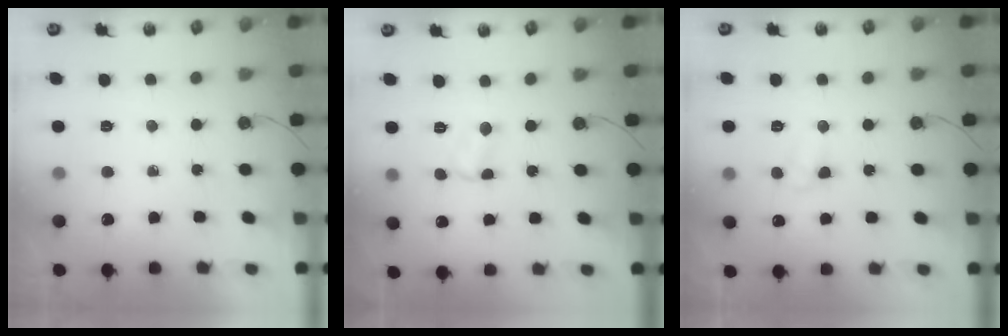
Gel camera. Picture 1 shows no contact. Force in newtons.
{"total": 2.9, "press": 2.9, "slide": 0.5}
{"total": 3.8, "press": 3.8, "slide": 0.5}